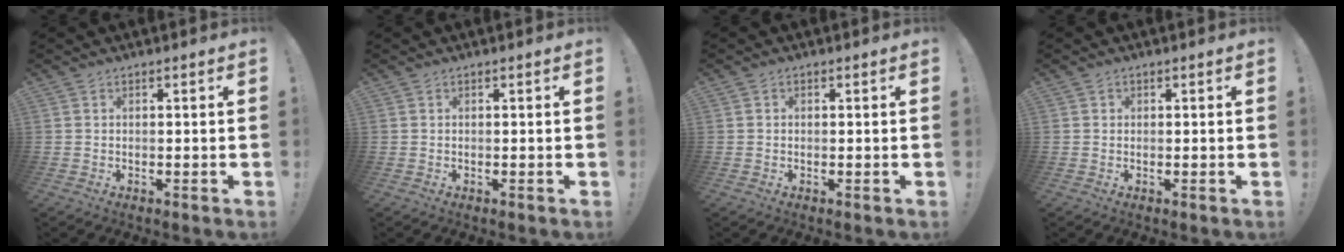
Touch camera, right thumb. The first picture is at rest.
{"total": 0.0}
{"total": 0.6, "force": [-0.1, 0.6, 0.2], "torque": [0.003, 0.000, -0.003]}
{"total": 0.7, "force": [0.2, 0.6, 0.0], "torque": [0.006, -0.001, 0.003]}